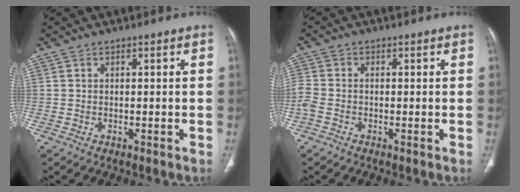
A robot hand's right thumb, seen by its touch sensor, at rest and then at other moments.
{"total": 3.4, "force": [-1.3, 2.2, 2.3], "torque": [-0.068, 0.004, -0.033]}